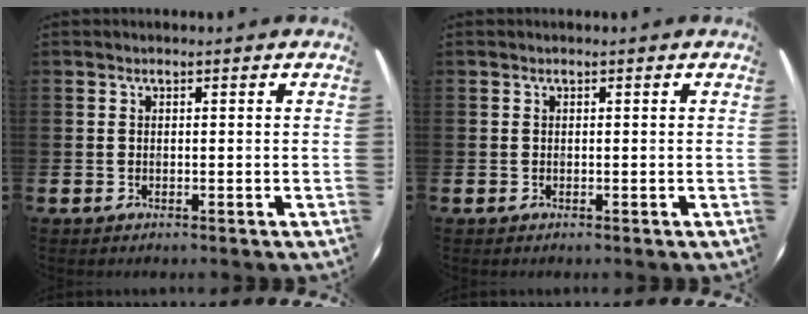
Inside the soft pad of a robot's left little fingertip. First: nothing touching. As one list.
[{"total": 0.0}]